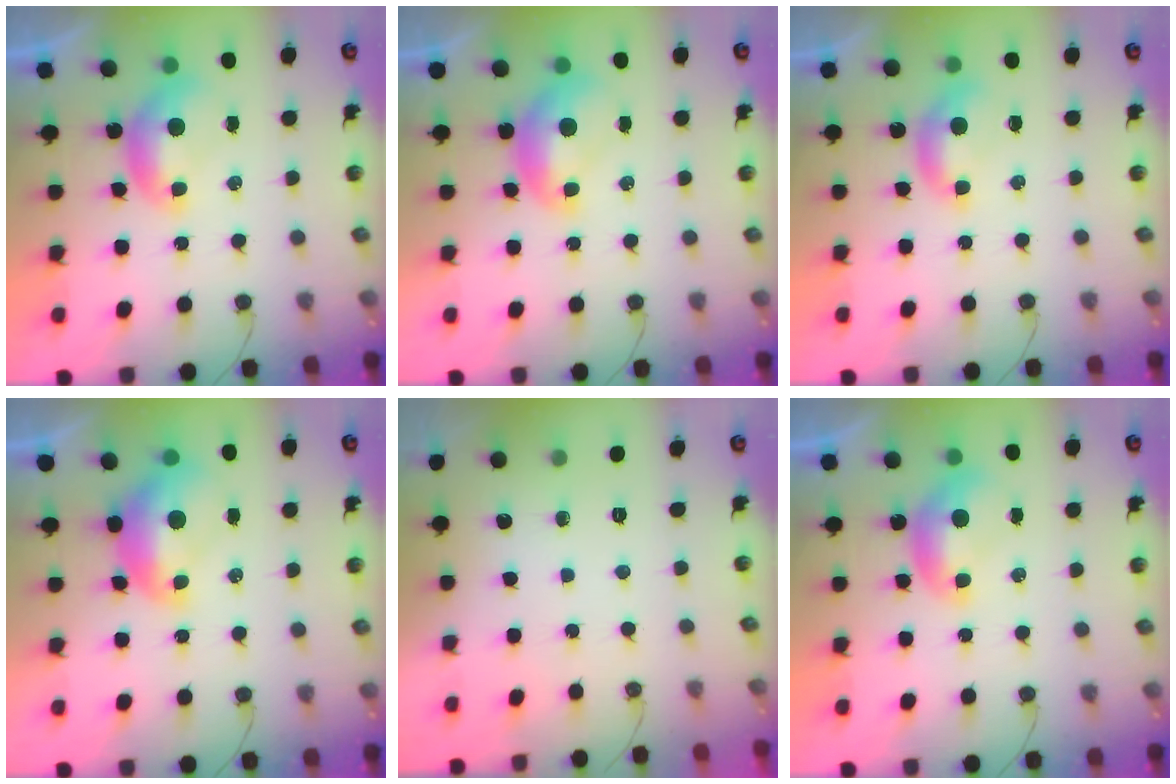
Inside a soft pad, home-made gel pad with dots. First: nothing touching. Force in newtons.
{"total": 1.6, "press": 1.5, "slide": 0.2}
{"total": 0.9, "press": 0.7, "slide": 0.6}
{"total": 2.4, "press": 2.3, "slide": 0.7}
{"total": 0.0}
{"total": 0.0}